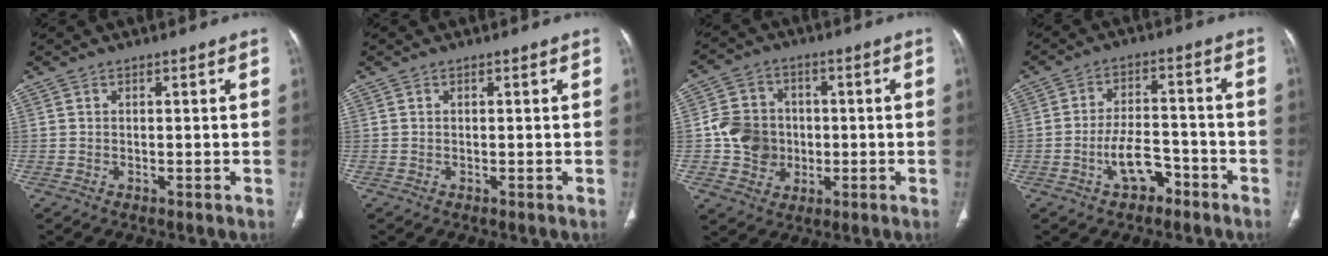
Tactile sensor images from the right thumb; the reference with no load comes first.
{"total": 0.0}
{"total": 9.7, "force": [-0.8, 8.7, 4.1], "torque": [-0.039, 0.011, -0.016]}
{"total": 7.2, "force": [-3.9, 3.9, 4.7], "torque": [-0.069, 0.040, -0.066]}